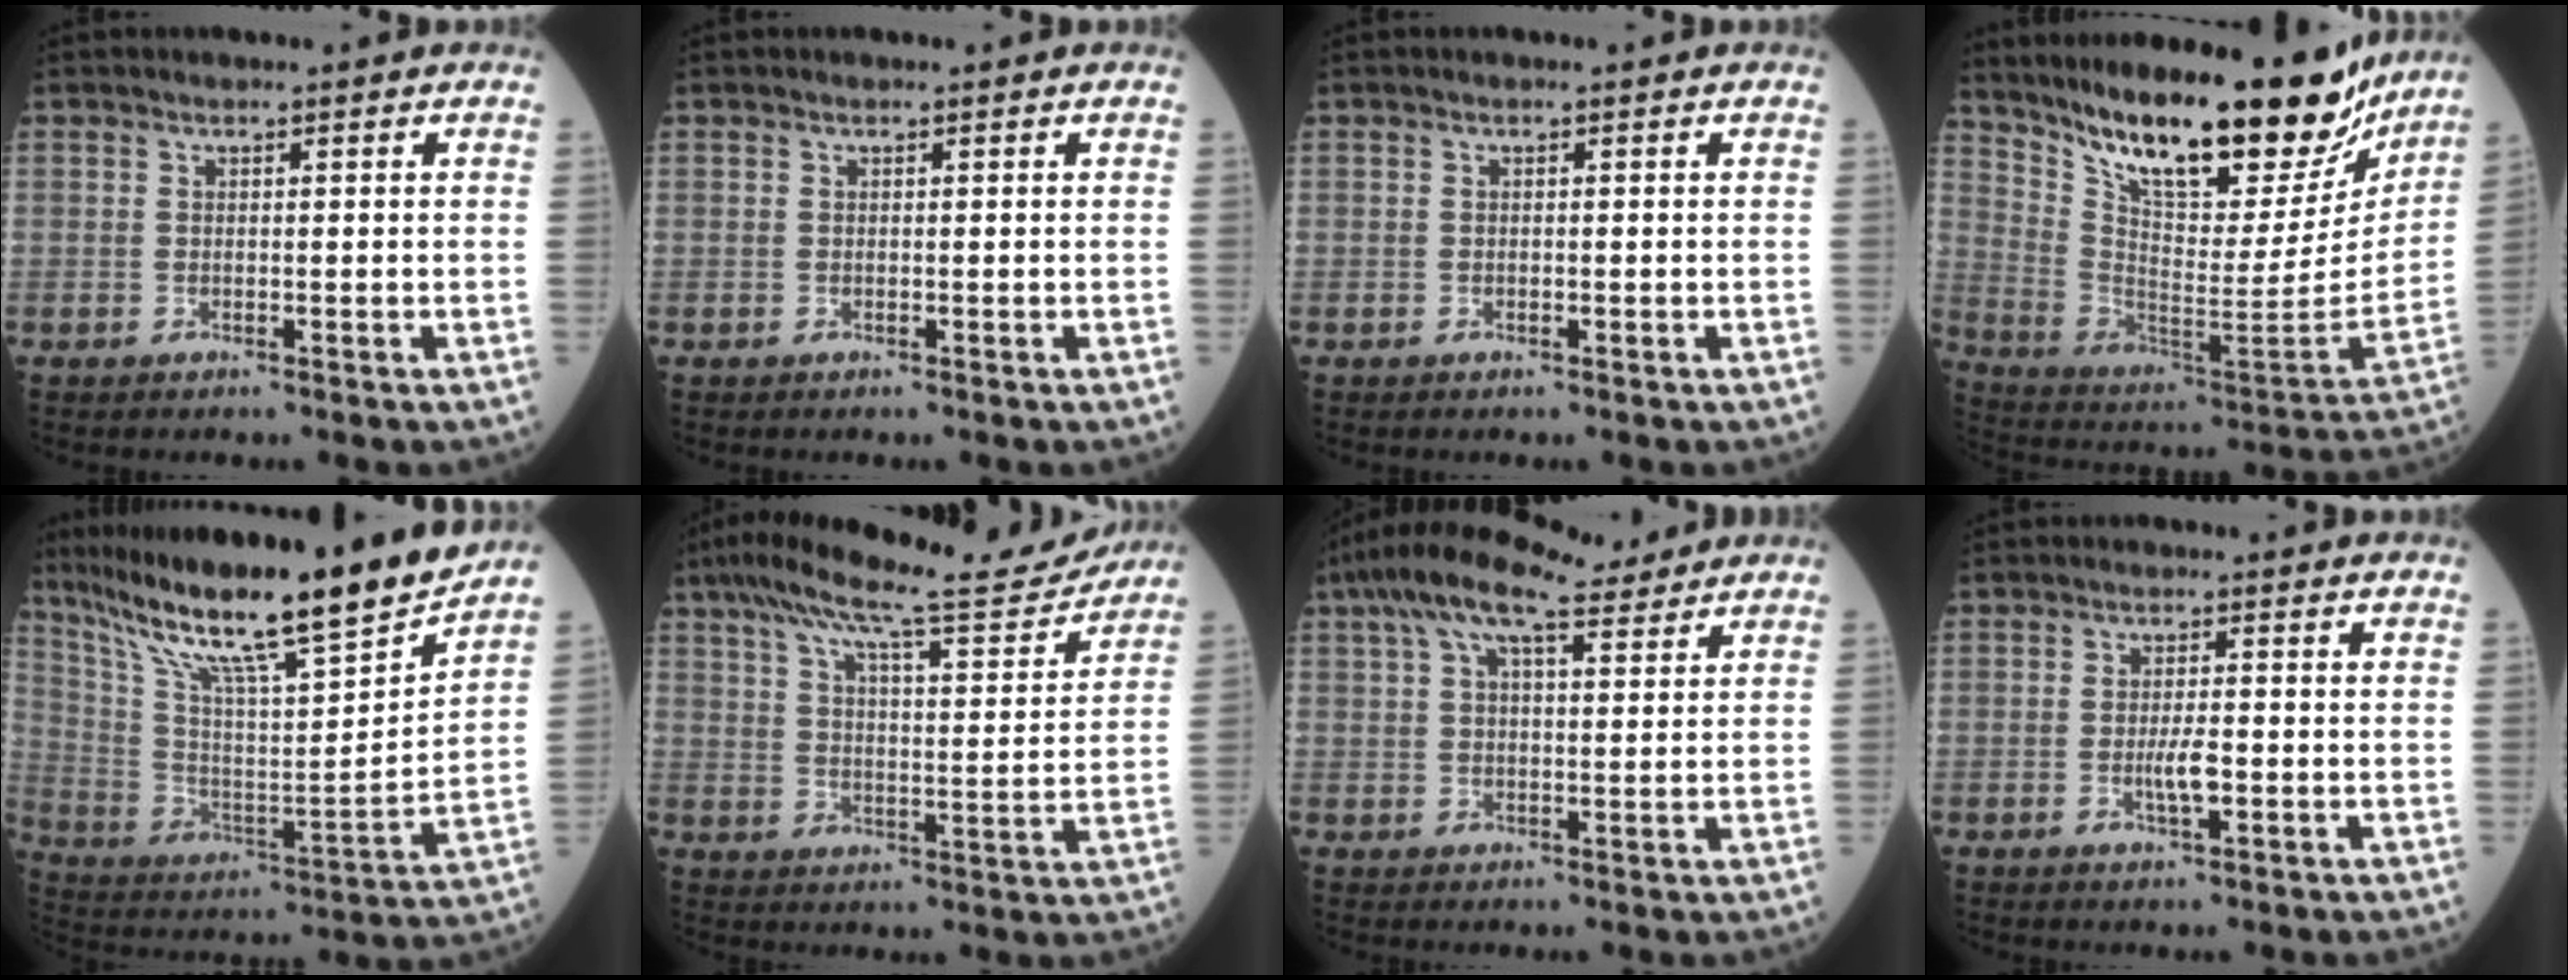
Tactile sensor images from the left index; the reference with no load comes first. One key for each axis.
{"total": 0.0}
{"total": 0.0}
{"total": 25.3, "fx": 20.2, "fy": 6.4, "fz": 13.8, "tx": -0.225, "ty": -0.036, "tz": 0.313}
{"total": 23.1, "fx": 18.9, "fy": -0.1, "fz": 13.4, "tx": -0.230, "ty": -0.017, "tz": 0.315}
{"total": 16.1, "fx": 14.5, "fy": 1.1, "fz": 7.1, "tx": -0.122, "ty": 0.005, "tz": 0.214}
{"total": 10.7, "fx": 7.9, "fy": 2.8, "fz": 6.6, "tx": -0.126, "ty": 0.045, "tz": 0.134}
{"total": 3.3, "fx": -0.8, "fy": 0.7, "fz": 3.1, "tx": -0.062, "ty": -0.001, "tz": -0.013}